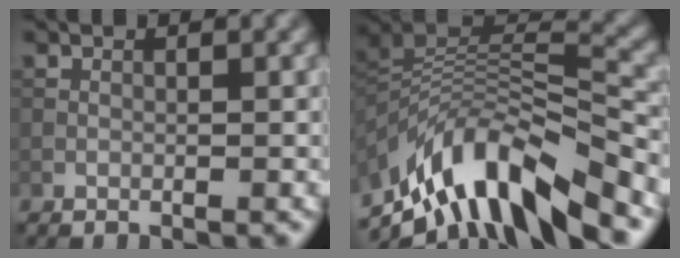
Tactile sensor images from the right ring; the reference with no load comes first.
{"total": 11.2, "force": [-7.1, 4.2, 7.5], "torque": [-0.147, 0.013, -0.128]}